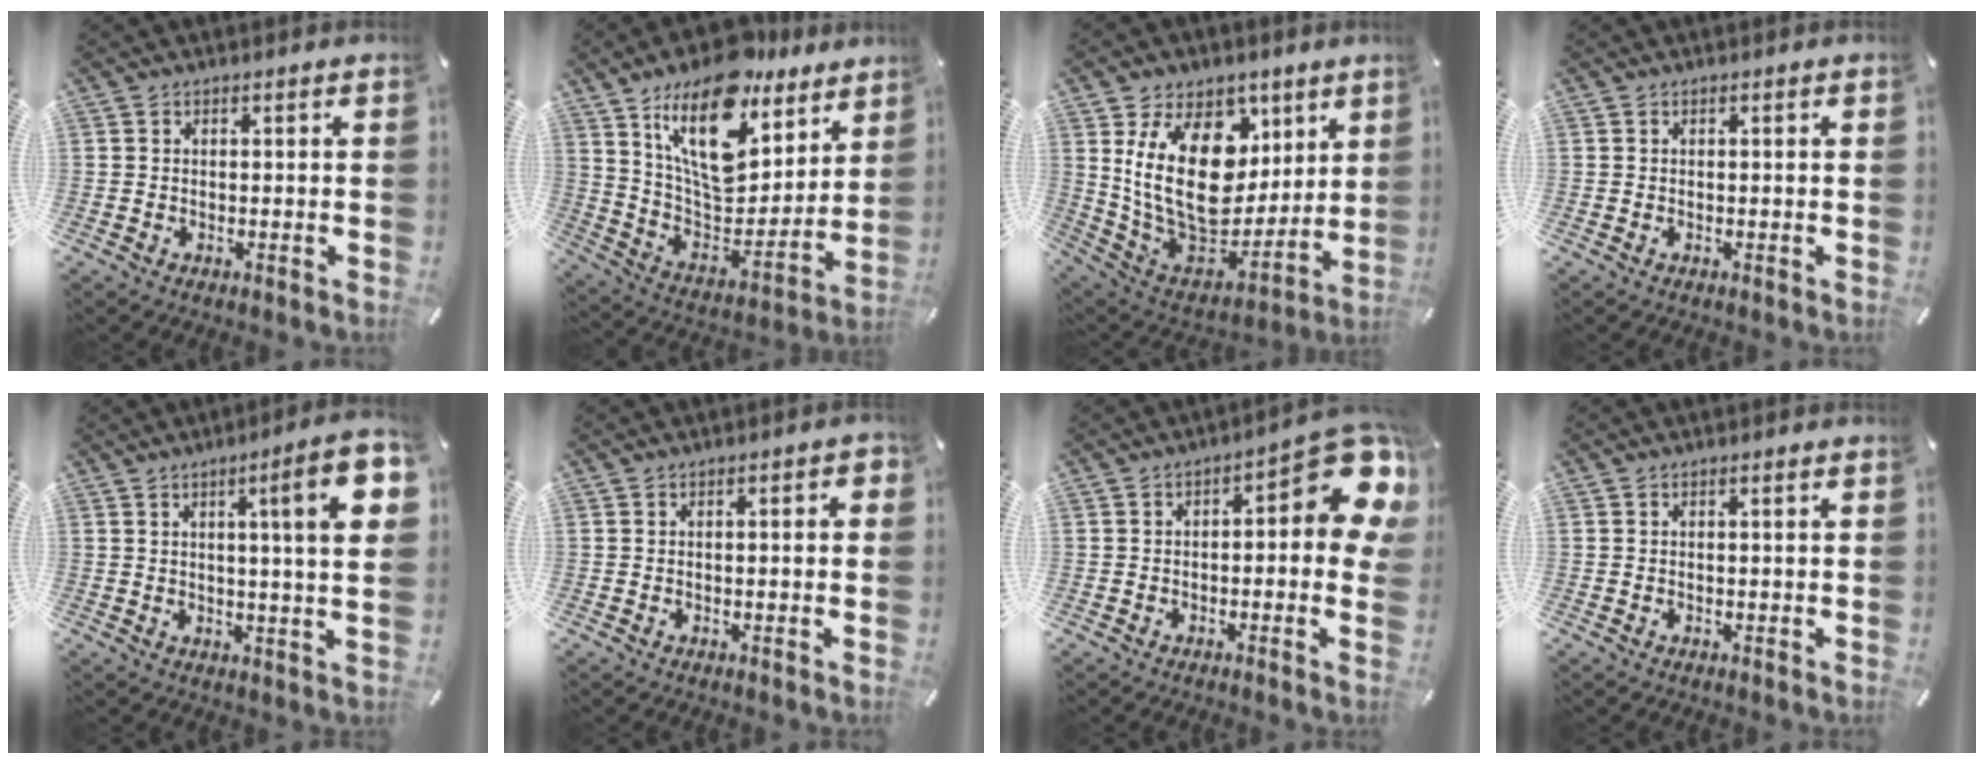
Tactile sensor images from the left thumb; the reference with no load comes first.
{"total": 20.7, "force": [13.3, 10.2, 12.2], "torque": [-0.219, -0.098, 0.229]}
{"total": 22.4, "force": [5.9, 15.7, 14.8], "torque": [-0.275, -0.050, 0.110]}
{"total": 0.0}
{"total": 14.3, "force": [4.5, 1.7, 13.5], "torque": [-0.195, -0.017, 0.059]}
{"total": 2.1, "force": [0.0, 0.7, 2.0], "torque": [-0.028, 0.001, -0.003]}
{"total": 14.1, "force": [4.2, 5.3, 12.4], "torque": [-0.144, -0.043, 0.067]}
{"total": 0.7, "force": [0.1, 0.0, 0.7], "torque": [-0.011, 0.000, 0.001]}